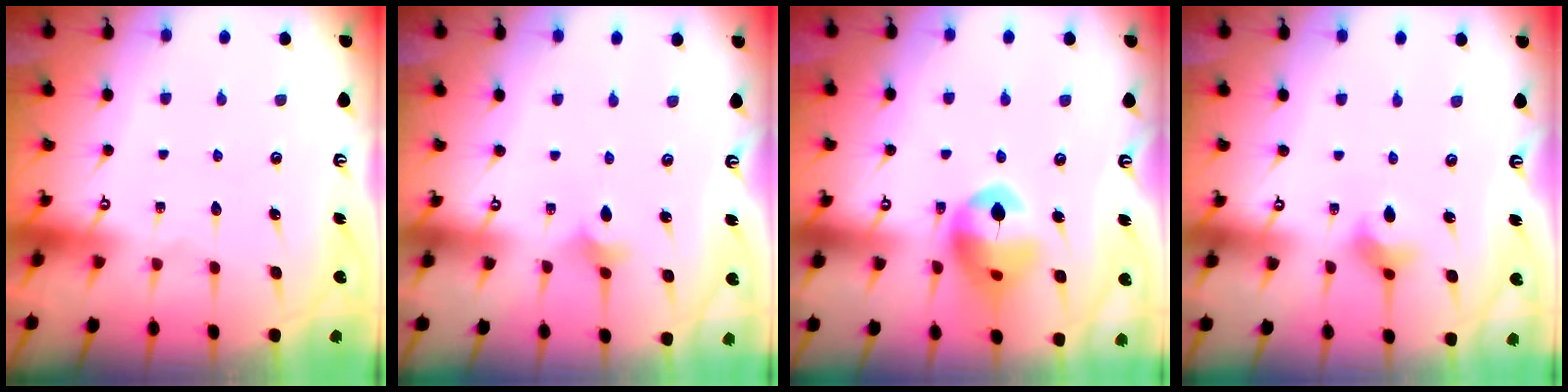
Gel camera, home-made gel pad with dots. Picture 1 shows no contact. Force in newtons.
{"total": 2.4, "press": 2.3, "slide": 0.4}
{"total": 13.9, "press": 13.8, "slide": 1.4}
{"total": 3.1, "press": 3.1, "slide": 0.1}